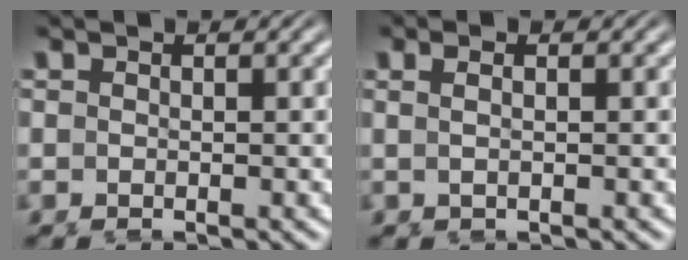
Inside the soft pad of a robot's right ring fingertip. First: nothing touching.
{"total": 0.9, "force": [0.0, 0.0, 0.9], "torque": [-0.014, 0.002, 0.000]}